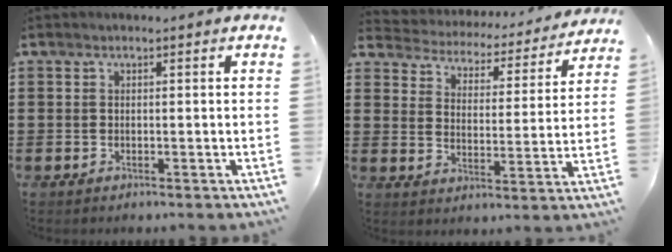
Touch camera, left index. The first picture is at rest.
{"total": 3.0, "force": [2.9, 0.5, -0.2], "torque": [-0.022, -0.032, 0.040]}